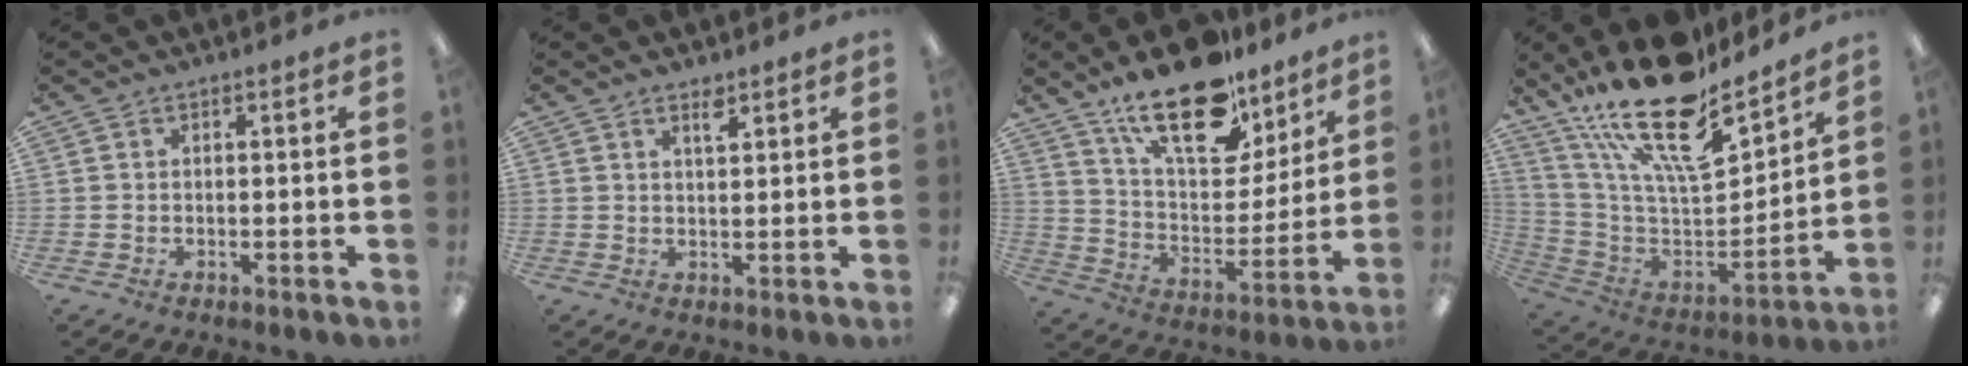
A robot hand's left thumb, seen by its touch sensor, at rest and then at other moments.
{"total": 2.9, "force": [2.3, 0.9, 1.7], "torque": [-0.021, -0.006, 0.037]}
{"total": 22.8, "force": [16.0, 9.9, 13.0], "torque": [-0.210, -0.095, 0.277]}
{"total": 24.0, "force": [17.5, 8.0, 14.4], "torque": [-0.260, -0.121, 0.302]}